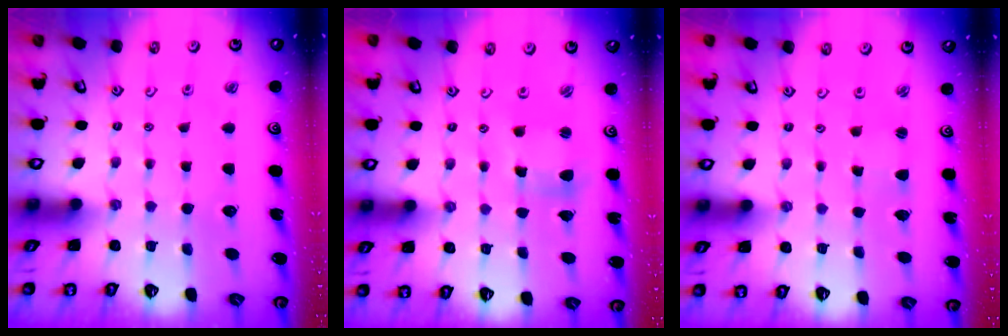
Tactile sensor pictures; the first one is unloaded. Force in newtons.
{"total": 3.6, "press": 3.6, "slide": 0.3}
{"total": 1.5, "press": 1.4, "slide": 0.2}